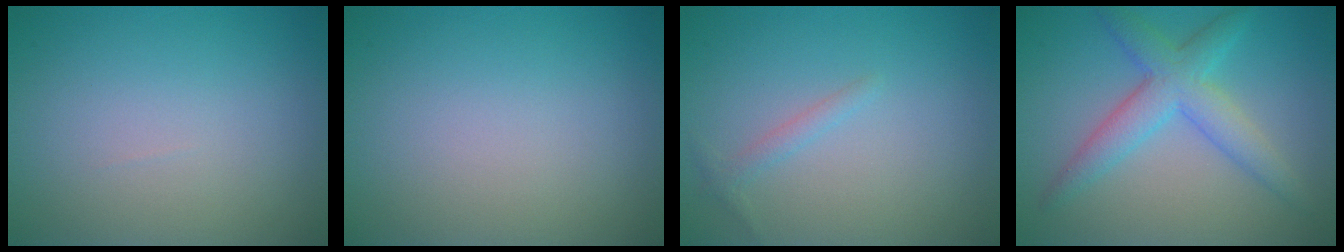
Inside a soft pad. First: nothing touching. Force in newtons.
{"total": 0.0}
{"total": 1.1, "press": 1.1, "slide": 0.1}
{"total": 4.6, "press": 4.6, "slide": 0.1}